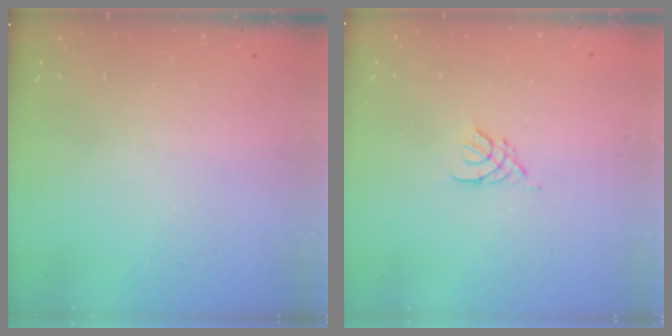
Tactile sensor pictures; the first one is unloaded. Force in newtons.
{"total": 2.7, "press": 2.7, "slide": 0.5}